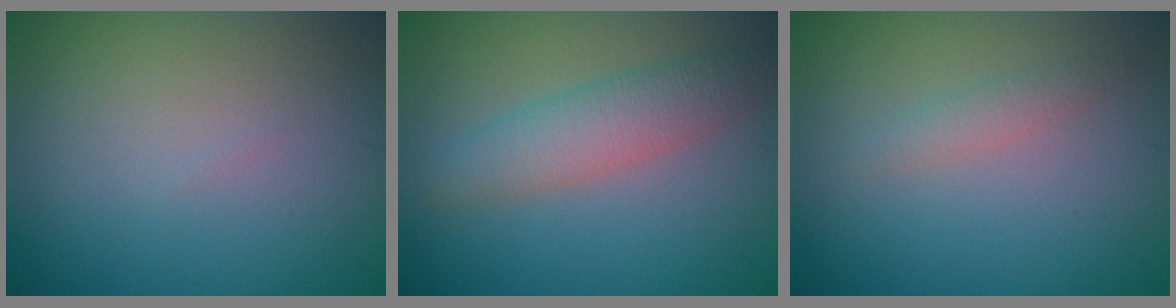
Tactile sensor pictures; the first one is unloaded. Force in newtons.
{"total": 3.8, "press": 3.8, "slide": 0.0}
{"total": 1.3, "press": 1.3, "slide": 0.0}